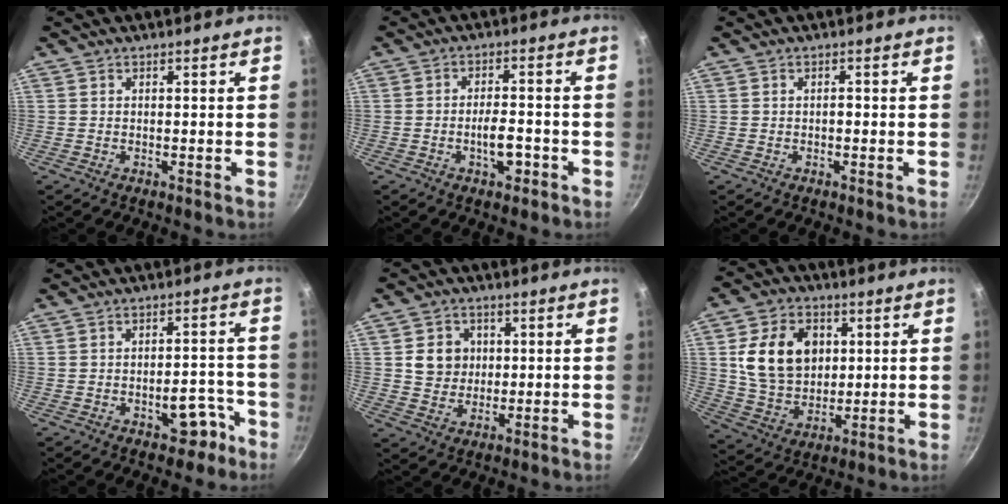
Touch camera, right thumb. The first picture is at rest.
{"total": 5.0, "force": [-2.0, 2.4, 3.8], "torque": [-0.051, 0.019, -0.031]}
{"total": 0.7, "force": [-0.2, 0.4, 0.5], "torque": [-0.005, 0.002, -0.006]}
{"total": 6.6, "force": [-3.7, 3.7, 4.0], "torque": [-0.028, 0.045, -0.046]}
{"total": 7.2, "force": [1.2, 6.6, 2.7], "torque": [-0.010, 0.000, 0.021]}
{"total": 15.6, "force": [3.5, 11.8, 9.6], "torque": [-0.135, -0.005, 0.069]}